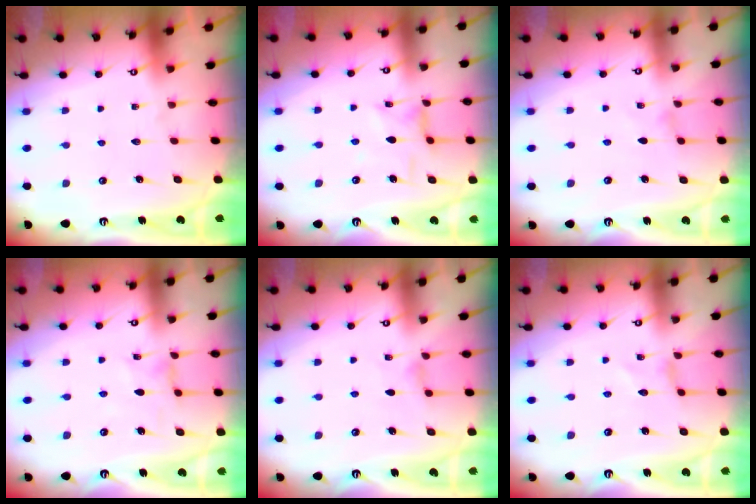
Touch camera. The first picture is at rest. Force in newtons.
{"total": 2.8, "press": 2.8, "slide": 0.2}
{"total": 0.0}
{"total": 0.7, "press": 0.7, "slide": 0.3}
{"total": 0.6, "press": 0.5, "slide": 0.2}
{"total": 0.0}